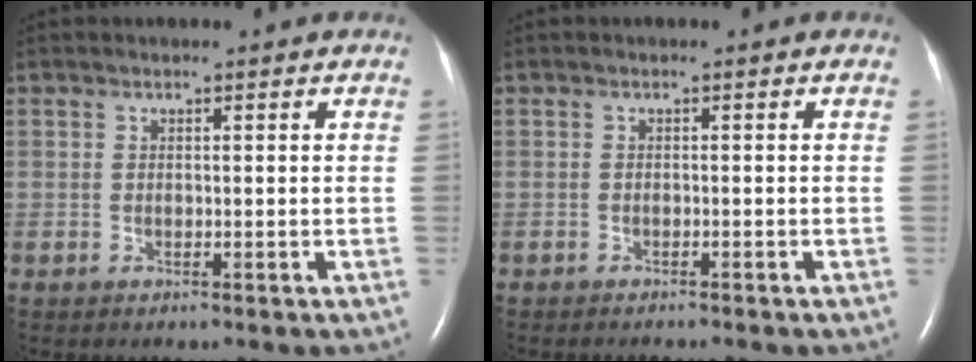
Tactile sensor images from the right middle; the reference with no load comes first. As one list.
[{"total": 1.8, "force": [-1.7, 0.2, 0.5], "torque": [-0.011, -0.004, -0.019]}]